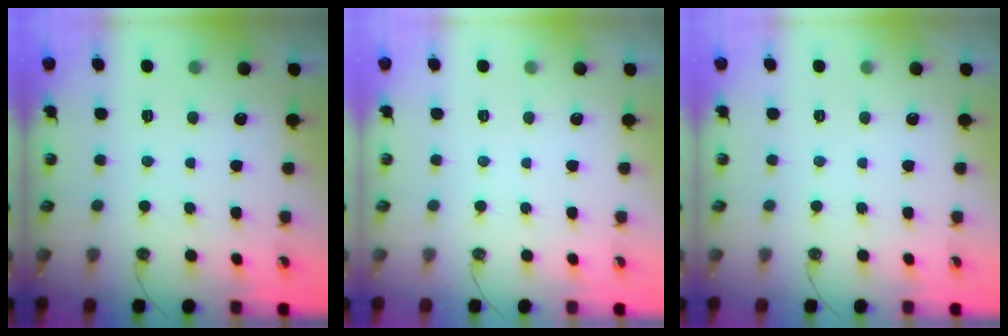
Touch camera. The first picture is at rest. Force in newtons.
{"total": 0.0}
{"total": 0.0}